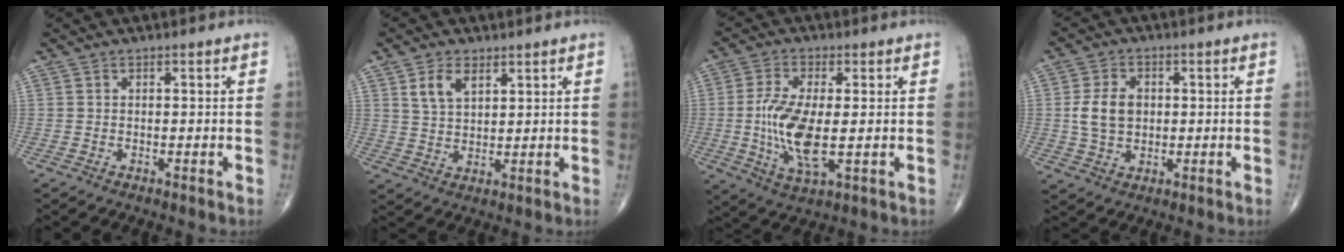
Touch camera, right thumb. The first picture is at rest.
{"total": 5.6, "force": [3.0, 3.1, 3.5], "torque": [-0.057, -0.017, 0.059]}
{"total": 11.7, "force": [-0.8, 4.5, 10.8], "torque": [-0.227, -0.015, -0.011]}
{"total": 7.1, "force": [0.5, 5.2, 4.8], "torque": [-0.080, 0.002, 0.012]}